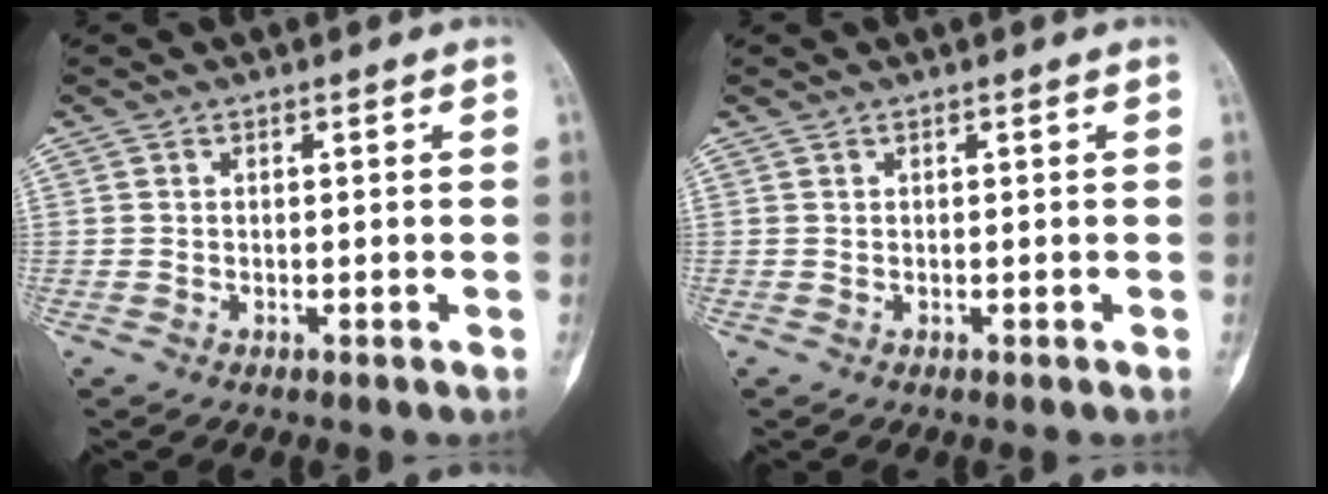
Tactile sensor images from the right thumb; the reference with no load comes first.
{"total": 0.0}